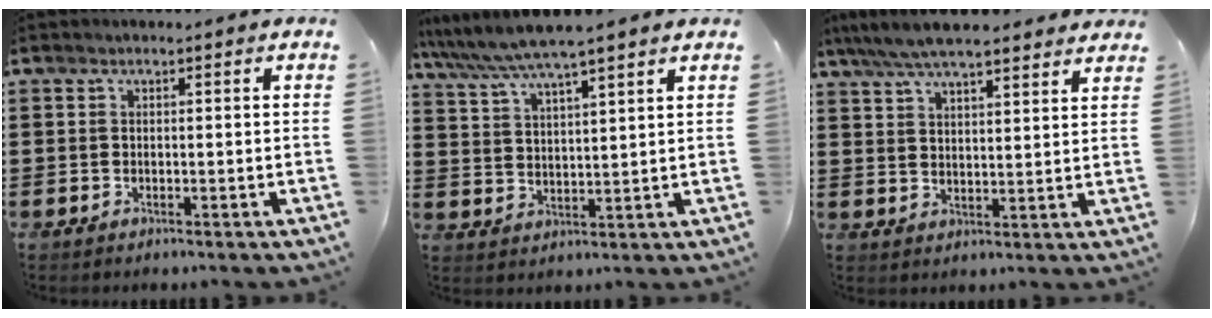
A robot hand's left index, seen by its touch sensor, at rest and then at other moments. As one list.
[{"total": 5.7, "force": [5.1, 0.2, 2.6], "torque": [-0.068, -0.020, 0.087]}, {"total": 6.4, "force": [5.7, 1.0, 2.6], "torque": [-0.067, -0.014, 0.104]}]